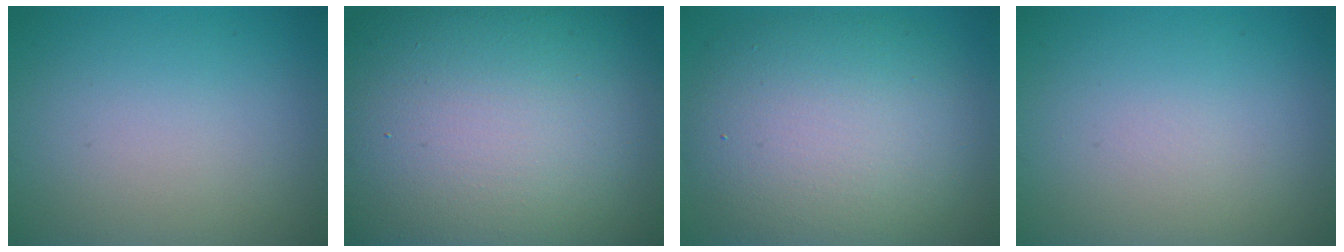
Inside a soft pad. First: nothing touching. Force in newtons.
{"total": 20.5, "press": 20.5, "slide": 1.3}
{"total": 10.4, "press": 10.4, "slide": 0.3}
{"total": 0.0}